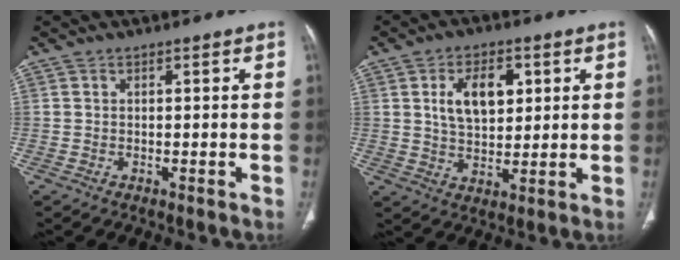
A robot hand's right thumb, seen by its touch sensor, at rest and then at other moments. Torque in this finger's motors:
{"motor_torque": [-0.76, 0.88, 0.14, 0.19, 0.15]}